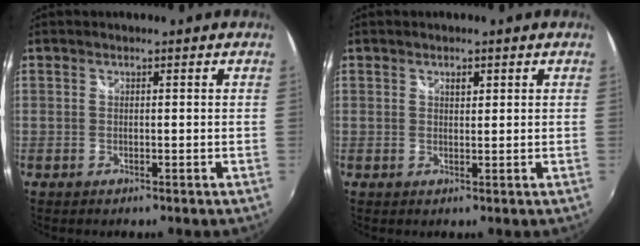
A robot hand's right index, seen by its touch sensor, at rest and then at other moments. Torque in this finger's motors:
{"motor_torque": [0.05, 0.04, 0.00, 0.00]}